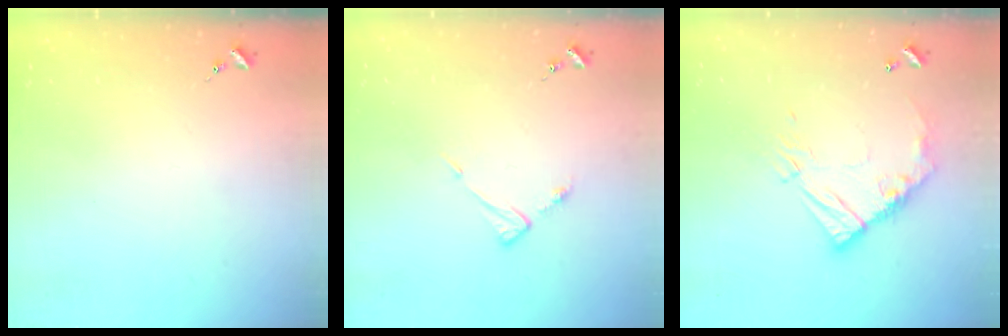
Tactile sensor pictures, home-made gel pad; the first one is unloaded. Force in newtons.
{"total": 5.3, "press": 5.3, "slide": 0.4}
{"total": 12.9, "press": 12.9, "slide": 1.3}